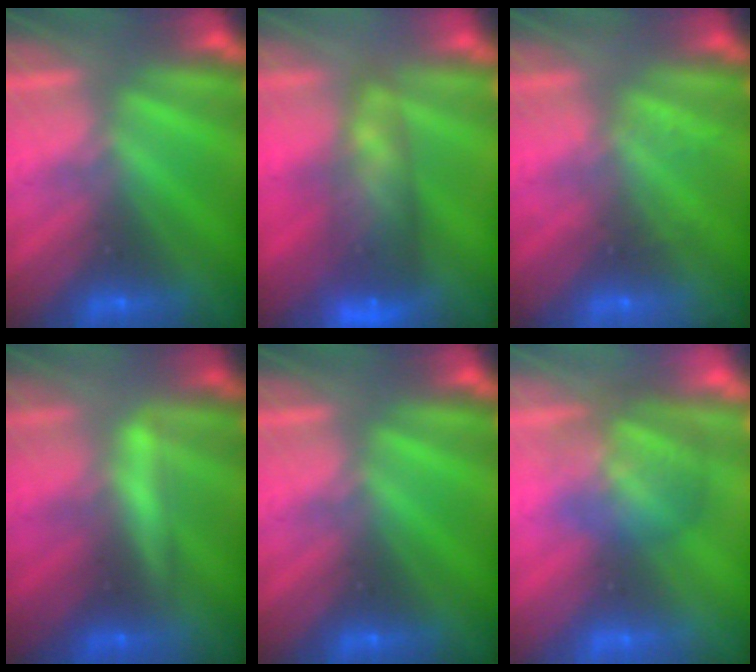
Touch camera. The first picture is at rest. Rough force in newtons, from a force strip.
{"total": 7.8}
{"total": 2.2}
{"total": 2.1}
{"total": 0.0}
{"total": 3.2}